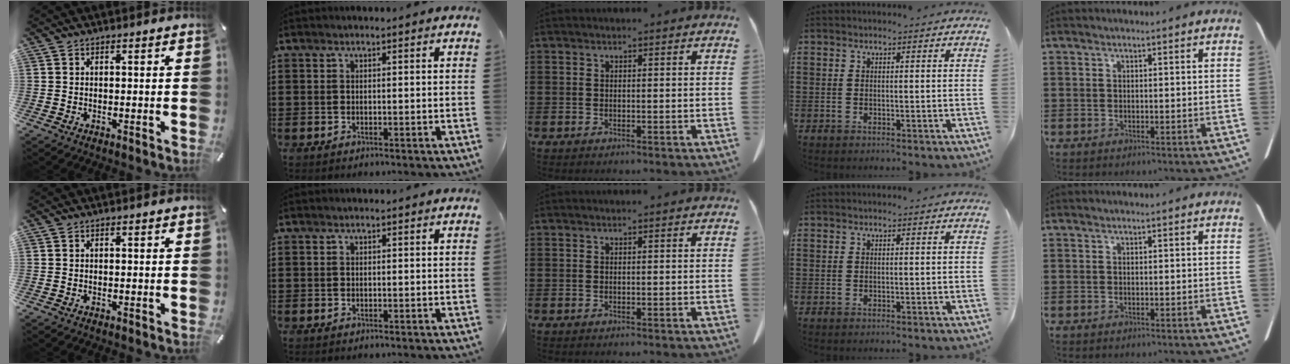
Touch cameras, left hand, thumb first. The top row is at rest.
{}